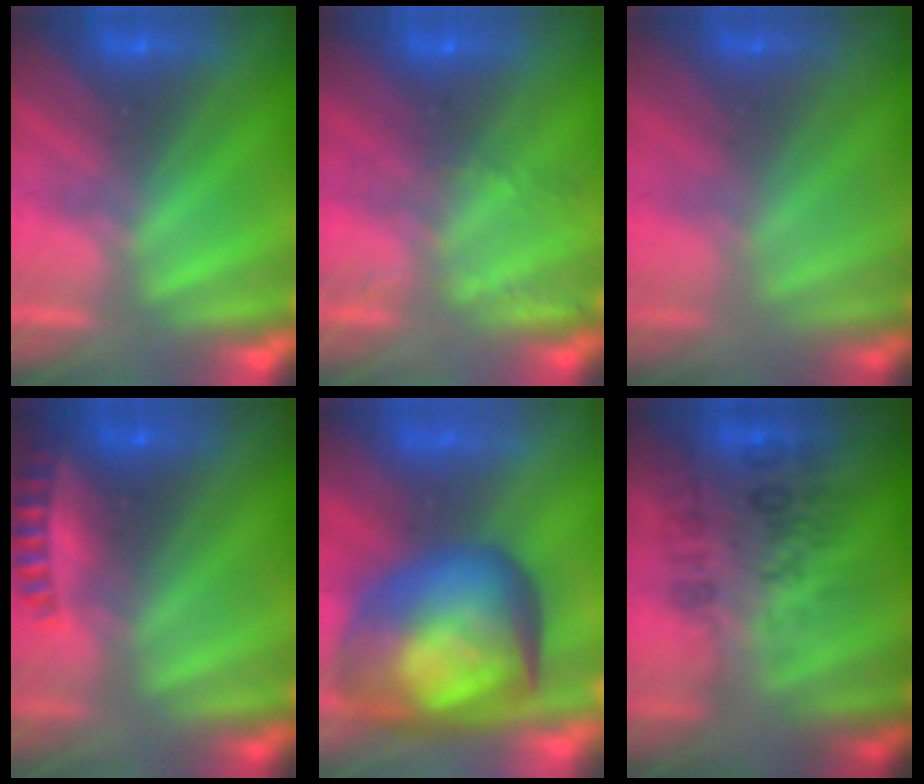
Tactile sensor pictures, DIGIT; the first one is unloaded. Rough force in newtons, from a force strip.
{"total": 2.2}
{"total": 1.6}
{"total": 2.6}
{"total": 7.3}
{"total": 2.7}